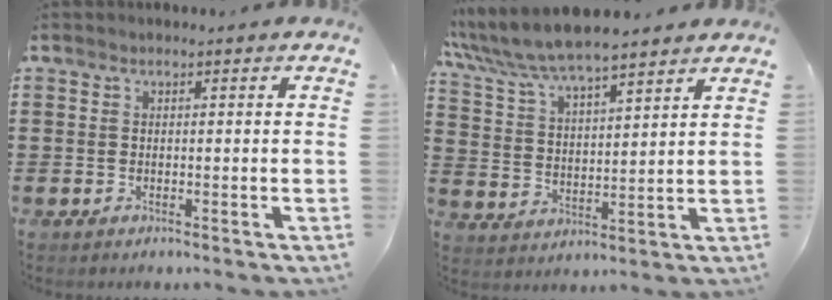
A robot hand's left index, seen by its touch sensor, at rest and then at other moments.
{"total": 7.2, "force": [6.5, 0.9, 2.8], "torque": [-0.081, -0.026, 0.115]}